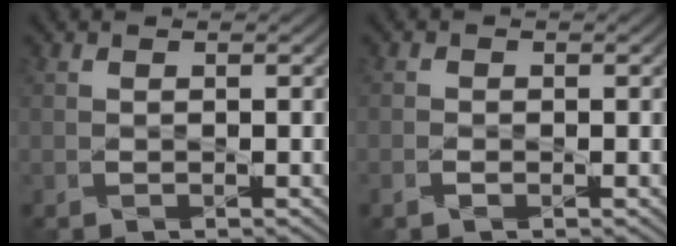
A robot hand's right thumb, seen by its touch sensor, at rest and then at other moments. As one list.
[{"total": 1.3, "force": [-0.7, 0.7, 0.9], "torque": [-0.021, 0.000, -0.014]}]